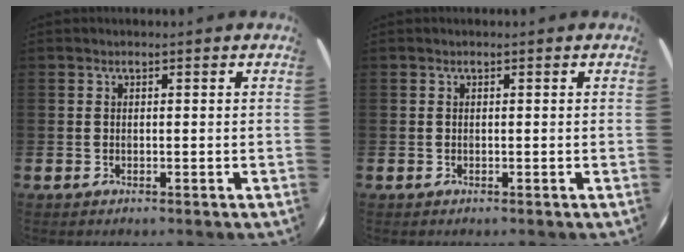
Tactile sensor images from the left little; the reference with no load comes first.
{"total": 0.0}